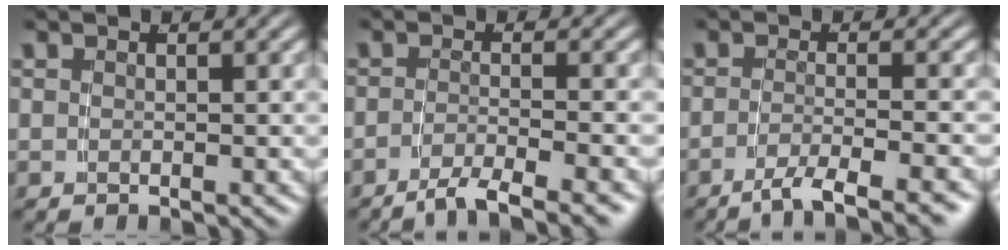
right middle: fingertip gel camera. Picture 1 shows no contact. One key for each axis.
{"total": 5.1, "fx": -4.3, "fy": 0.5, "fz": 2.8, "tx": -0.044, "ty": -0.007, "tz": -0.066}
{"total": 5.6, "fx": -4.5, "fy": 0.6, "fz": 3.2, "tx": -0.050, "ty": -0.009, "tz": -0.067}